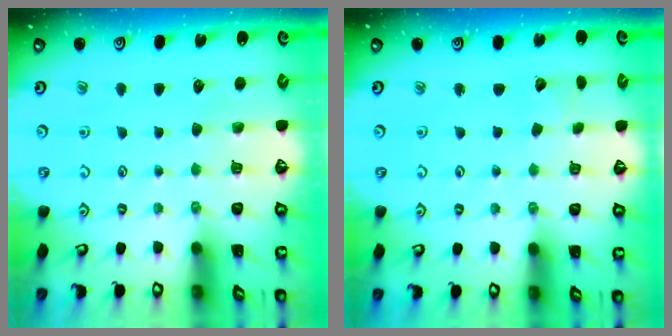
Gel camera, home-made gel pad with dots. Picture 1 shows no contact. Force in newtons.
{"total": 1.9, "press": 1.9, "slide": 0.2}